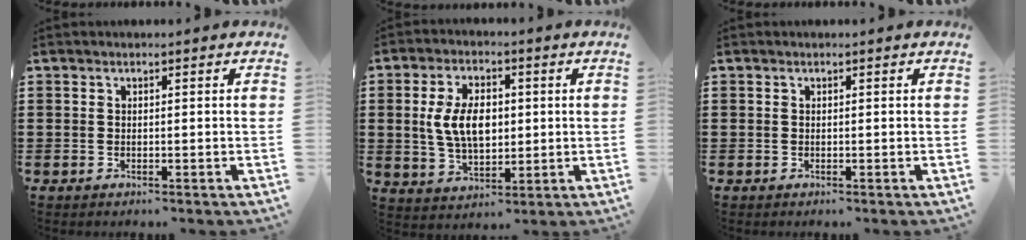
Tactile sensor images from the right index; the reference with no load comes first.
{"total": 8.0, "force": [0.8, 4.8, 6.4], "torque": [-0.142, 0.005, 0.006]}
{"total": 0.0}